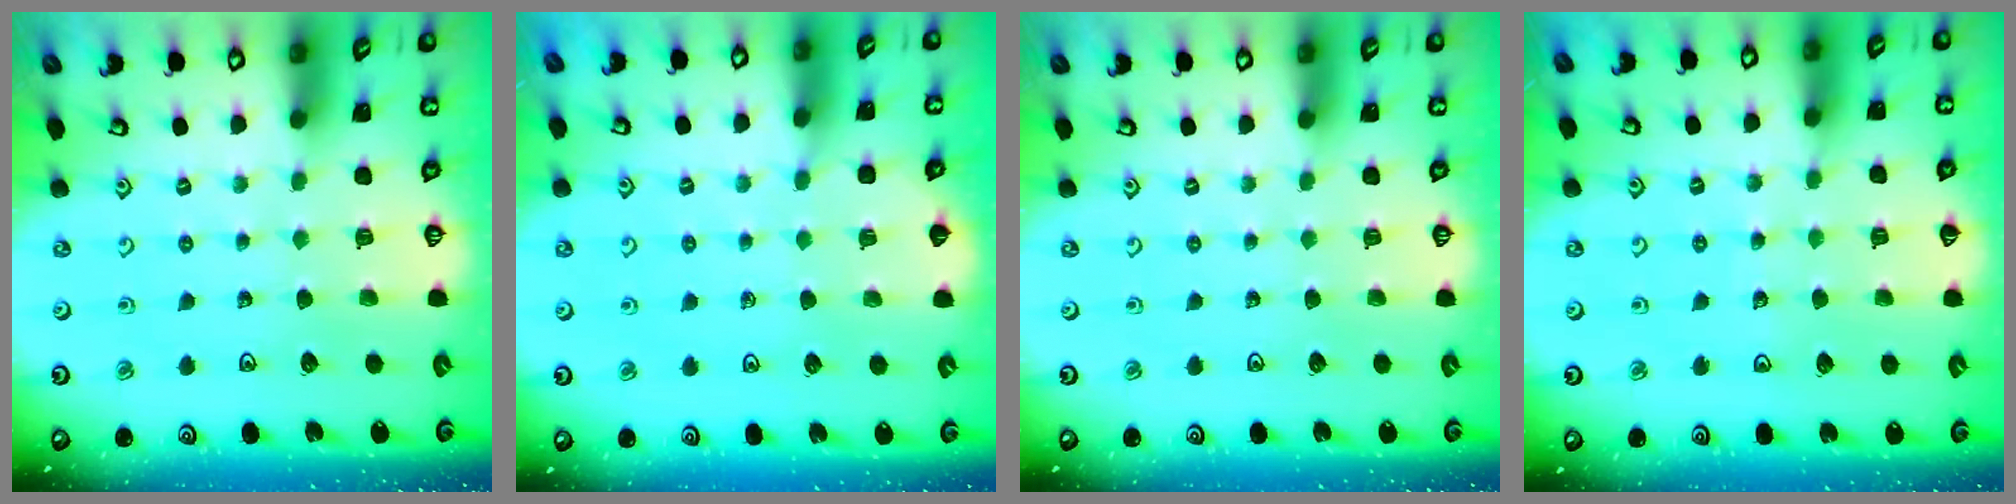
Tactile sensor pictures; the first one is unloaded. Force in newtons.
{"total": 2.5, "press": 2.5, "slide": 0.3}
{"total": 0.0}
{"total": 4.9, "press": 4.9, "slide": 0.6}